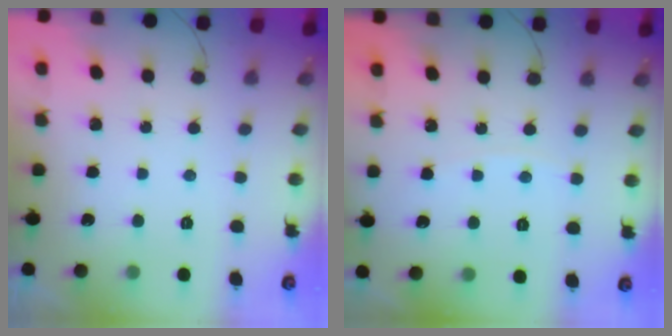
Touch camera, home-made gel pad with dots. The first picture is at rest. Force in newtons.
{"total": 2.3, "press": 2.3, "slide": 0.3}